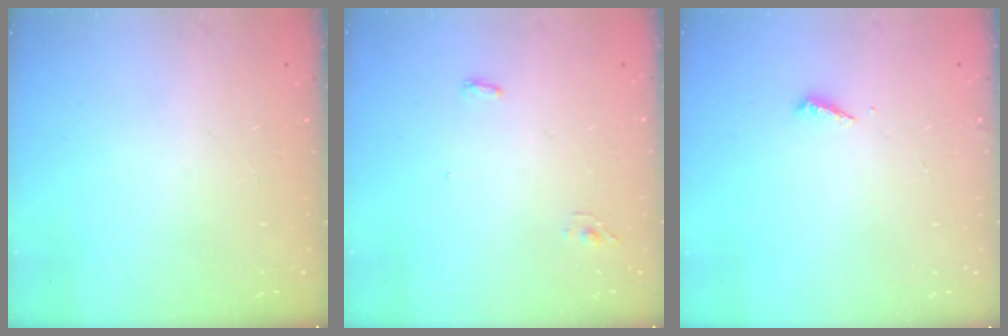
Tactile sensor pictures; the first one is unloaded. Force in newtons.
{"total": 3.3, "press": 2.9, "slide": 1.7}
{"total": 2.0, "press": 2.0, "slide": 0.2}